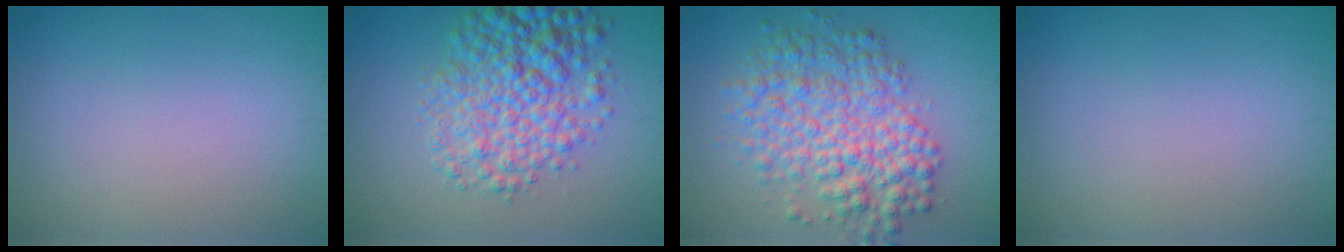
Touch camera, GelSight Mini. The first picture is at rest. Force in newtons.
{"total": 7.0, "press": 7.0, "slide": 0.1}
{"total": 7.0, "press": 7.0, "slide": 0.1}
{"total": 0.0}